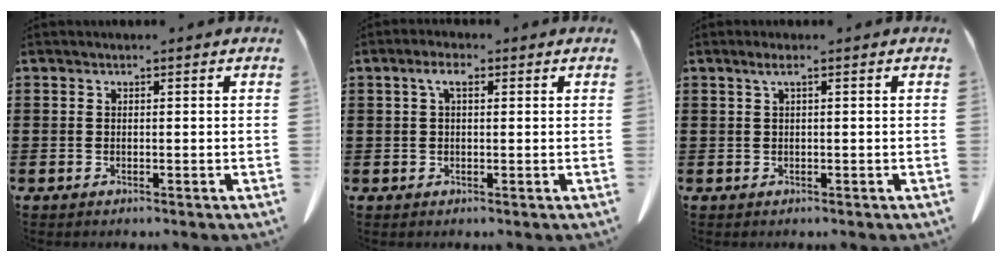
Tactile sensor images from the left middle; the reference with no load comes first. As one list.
[{"total": 3.0, "force": [1.0, 1.2, 2.6], "torque": [-0.057, 0.006, 0.016]}, {"total": 1.4, "force": [0.4, 0.0, 1.3], "torque": [-0.026, -0.001, 0.007]}]